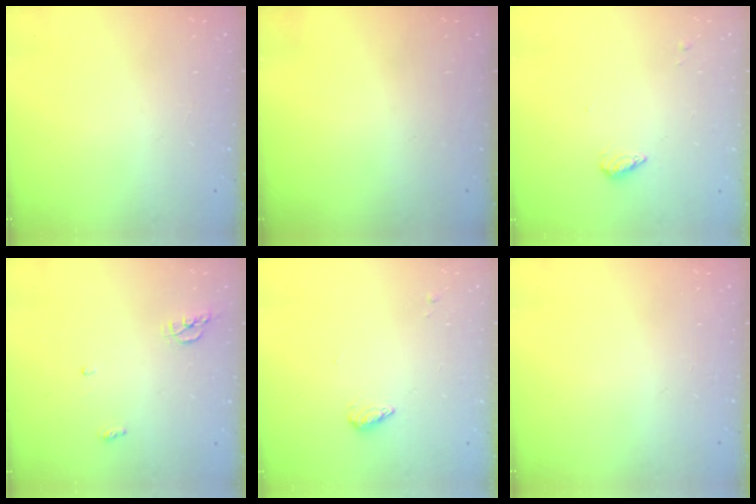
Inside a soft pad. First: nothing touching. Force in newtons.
{"total": 0.0}
{"total": 3.4, "press": 3.4, "slide": 0.5}
{"total": 7.2, "press": 5.3, "slide": 4.9}
{"total": 3.4, "press": 3.4, "slide": 0.5}
{"total": 0.0}